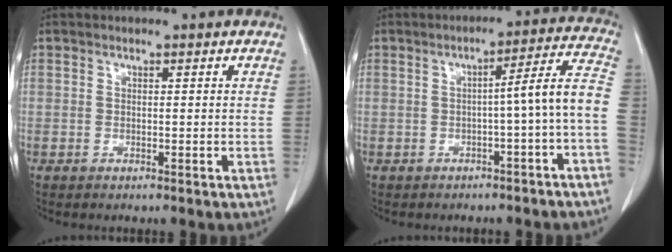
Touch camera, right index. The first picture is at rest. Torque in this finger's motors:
{"motor_torque": [0.92, -0.47, 0.44, 0.07]}